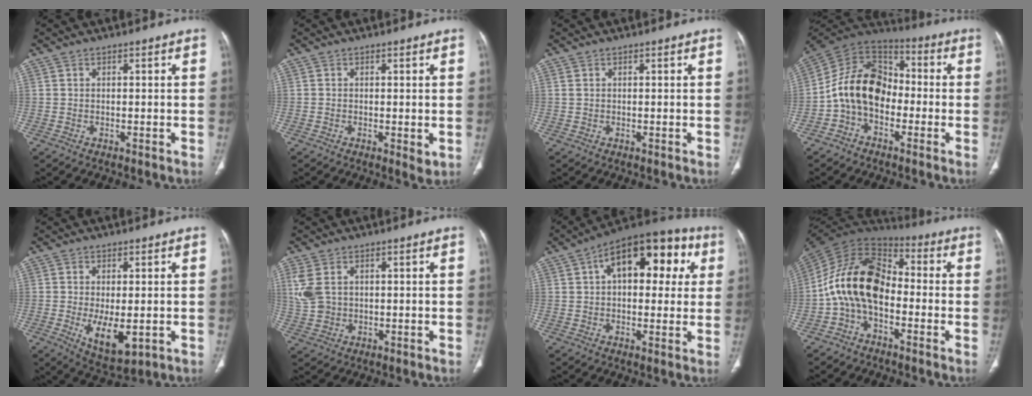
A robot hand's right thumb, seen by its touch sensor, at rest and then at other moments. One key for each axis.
{"total": 2.0, "fx": -0.3, "fy": 0.9, "fz": 1.8, "tx": -0.025, "ty": -0.006, "tz": -0.003}
{"total": 0.6, "fx": 0.2, "fy": 0.4, "fz": 0.3, "tx": -0.007, "ty": 0.007, "tz": 0.007}
{"total": 13.8, "fx": -3.0, "fy": 10.0, "fz": 8.9, "tx": -0.142, "ty": 0.058, "tz": -0.068}
{"total": 8.2, "fx": -1.7, "fy": 3.7, "fz": 7.2, "tx": -0.113, "ty": -0.020, "tz": -0.014}
{"total": 5.8, "fx": 1.5, "fy": 4.1, "fz": 3.9, "tx": -0.098, "ty": 0.002, "tz": 0.040}
{"total": 19.2, "fx": 5.7, "fy": 10.4, "fz": 15.1, "tx": -0.170, "ty": 0.032, "tz": 0.075}
{"total": 15.6, "fx": -2.7, "fy": 9.8, "fz": 11.8, "tx": -0.210, "ty": 0.060, "tz": -0.062}